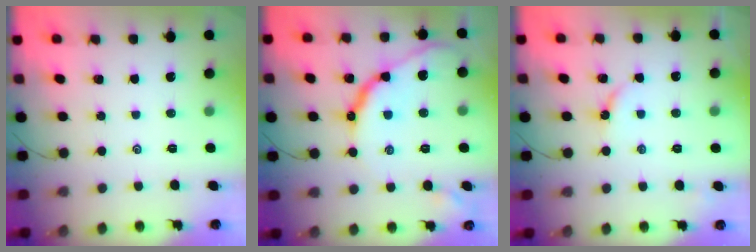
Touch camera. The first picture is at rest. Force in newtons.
{"total": 12.9, "press": 12.9, "slide": 0.4}
{"total": 2.9, "press": 2.9, "slide": 0.4}